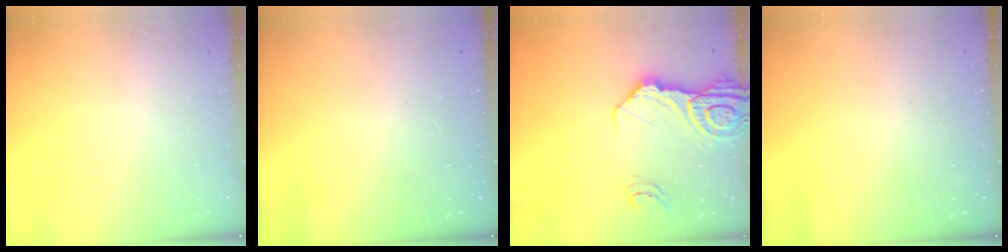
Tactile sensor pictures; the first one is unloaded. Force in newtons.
{"total": 0.0}
{"total": 16.5, "press": 16.4, "slide": 1.7}
{"total": 2.2, "press": 2.2, "slide": 0.2}